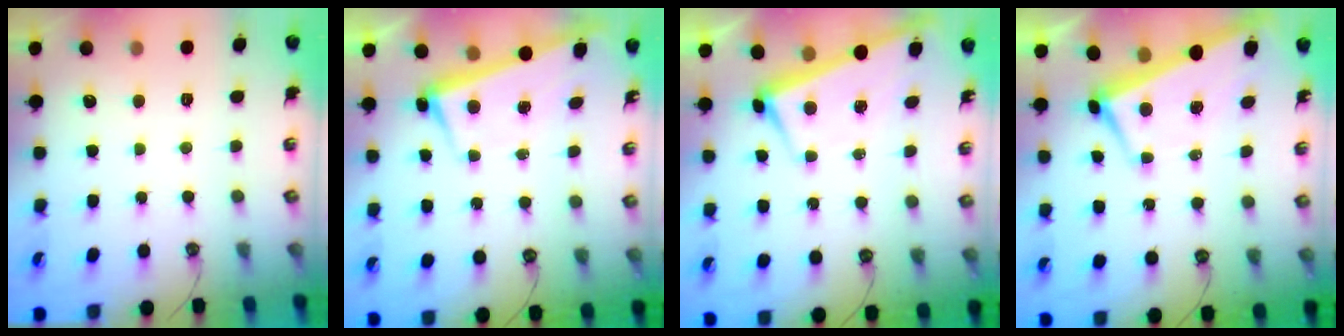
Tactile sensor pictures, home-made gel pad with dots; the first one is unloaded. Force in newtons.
{"total": 3.3, "press": 3.2, "slide": 0.9}
{"total": 2.6, "press": 2.6, "slide": 0.4}
{"total": 2.5, "press": 2.3, "slide": 0.9}